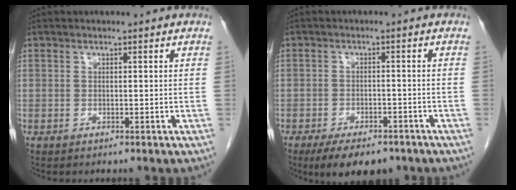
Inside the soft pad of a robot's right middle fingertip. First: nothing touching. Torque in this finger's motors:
{"motor_torque": [1.13, -0.89, 0.07, 0.03]}